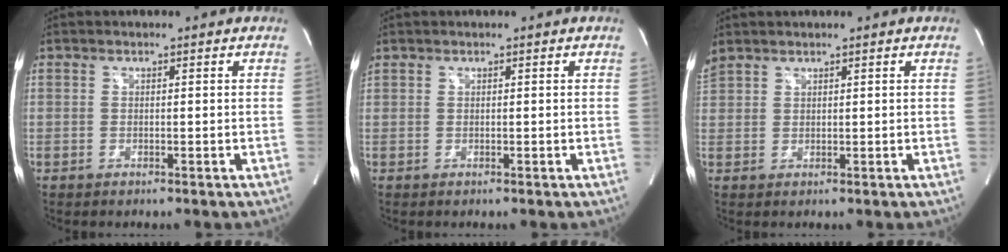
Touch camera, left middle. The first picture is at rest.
{"total": 0.6, "force": [0.4, 0.2, 0.5], "torque": [-0.033, 0.023, 0.018]}
{"total": 3.1, "force": [2.7, 1.3, 1.0], "torque": [-0.050, 0.022, 0.065]}